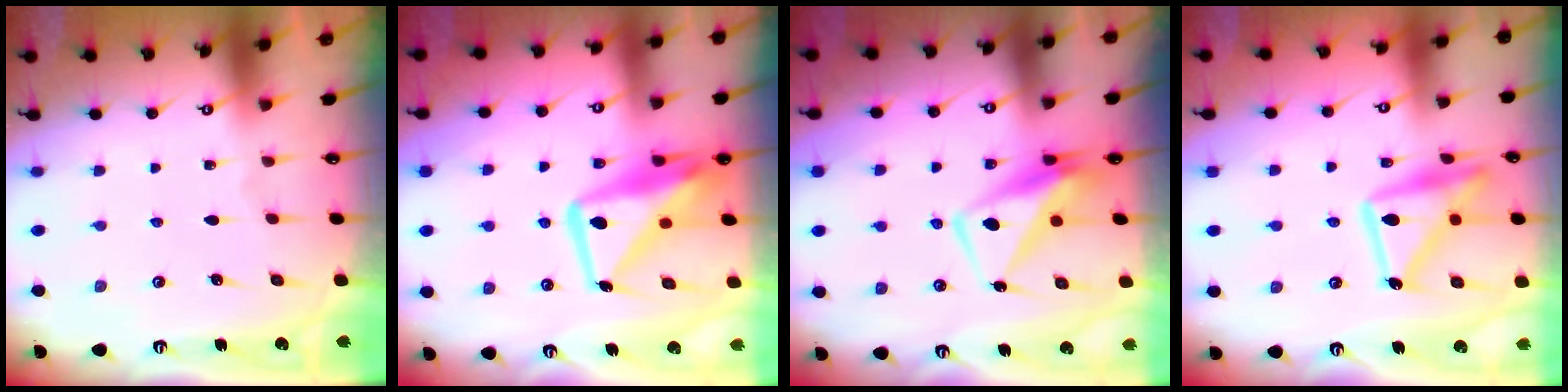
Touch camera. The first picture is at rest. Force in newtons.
{"total": 15.9, "press": 15.8, "slide": 1.5}
{"total": 8.5, "press": 8.3, "slide": 1.5}
{"total": 16.2, "press": 16.2, "slide": 1.2}